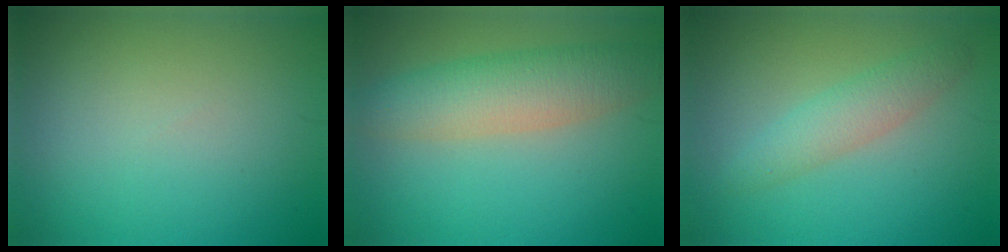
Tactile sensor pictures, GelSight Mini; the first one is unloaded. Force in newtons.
{"total": 5.5, "press": 5.5, "slide": 0.3}
{"total": 2.8, "press": 2.8, "slide": 0.0}